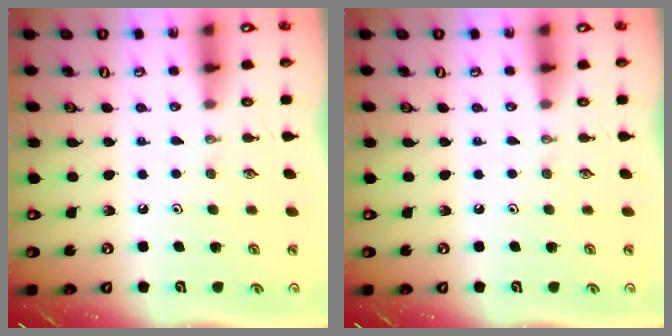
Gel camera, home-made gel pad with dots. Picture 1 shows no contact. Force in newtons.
{"total": 0.0}